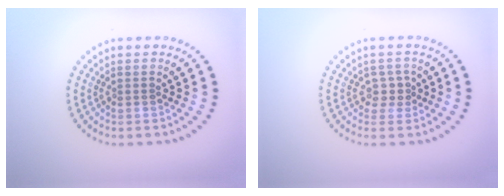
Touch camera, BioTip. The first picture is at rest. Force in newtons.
{"total": 1.8, "press": 1.4, "slide": 1.0}